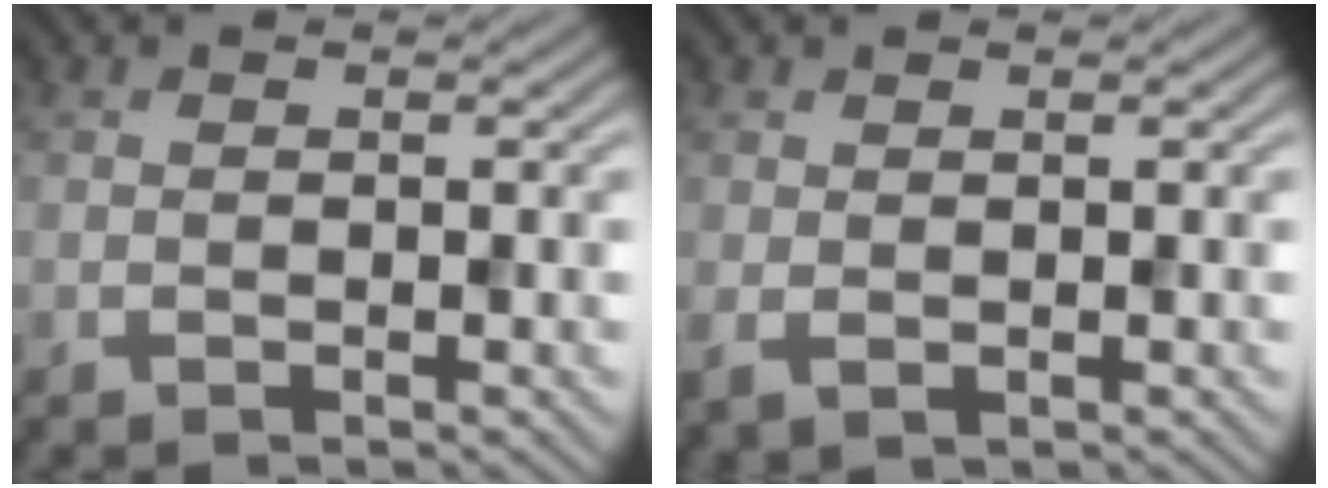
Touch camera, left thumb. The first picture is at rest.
{"total": 1.7, "force": [0.1, 0.9, 1.4], "torque": [-0.036, -0.004, 0.004]}